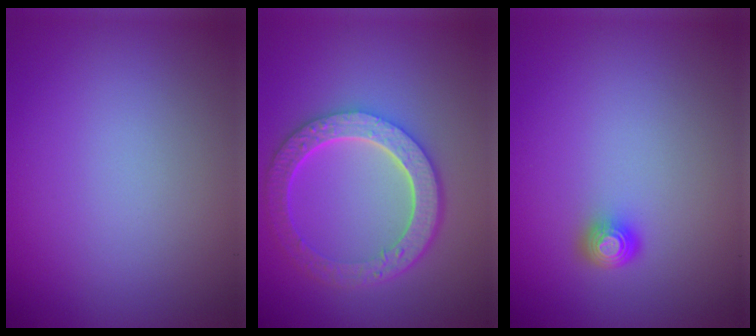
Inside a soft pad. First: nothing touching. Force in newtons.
{"total": 6.1, "press": 4.6, "slide": 4.1}
{"total": 1.7, "press": 1.3, "slide": 1.2}